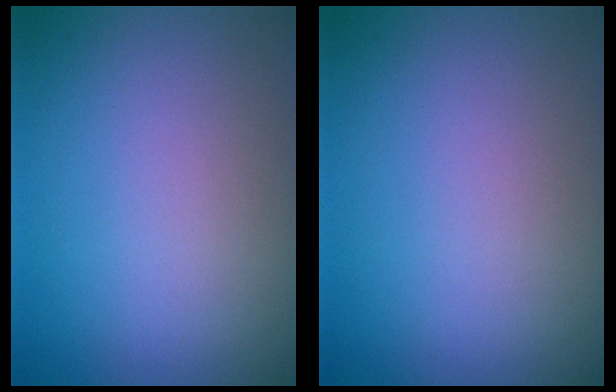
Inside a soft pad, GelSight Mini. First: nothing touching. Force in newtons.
{"total": 0.0}